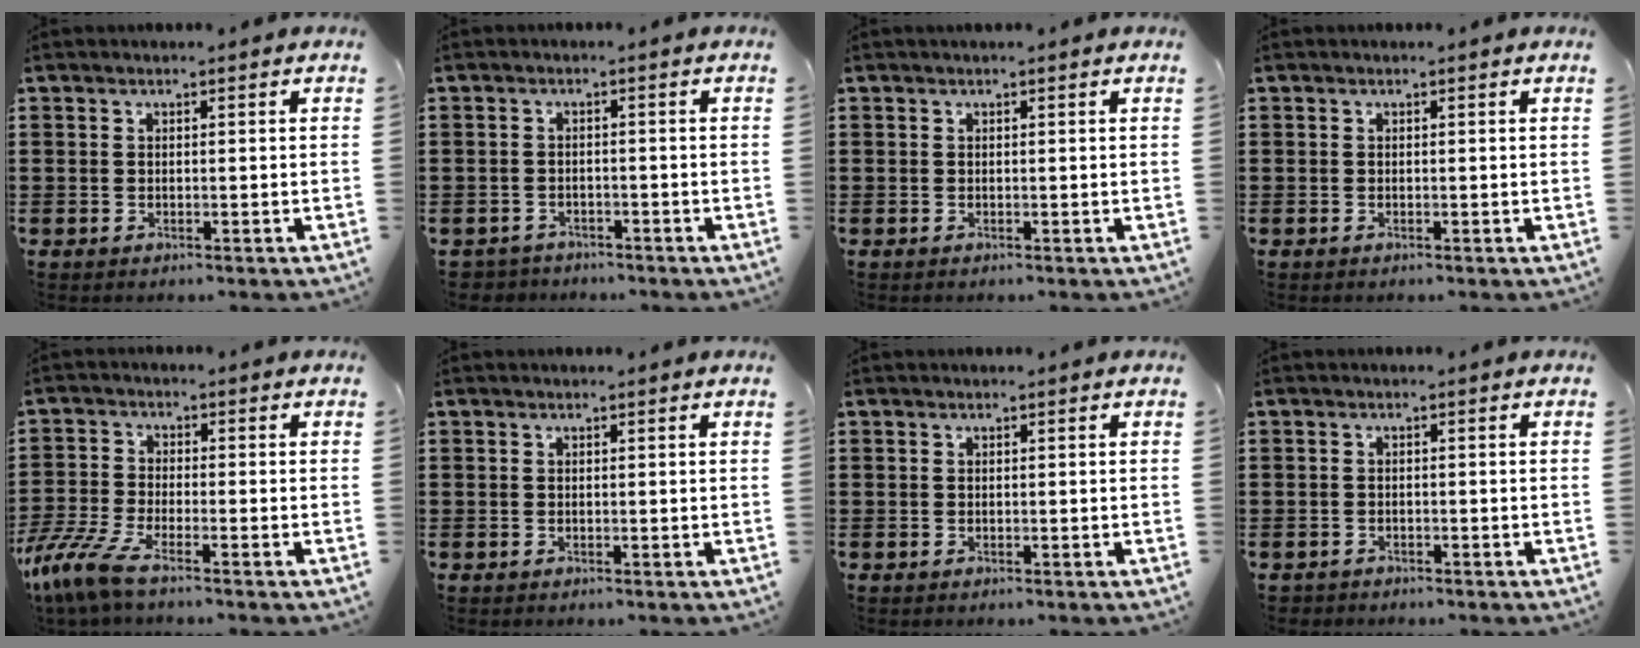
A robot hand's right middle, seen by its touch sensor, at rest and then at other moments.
{"total": 2.2, "force": [-2.0, 0.7, -0.2], "torque": [-0.003, 0.000, -0.047]}
{"total": 0.0}
{"total": 0.0}
{"total": 6.5, "force": [-4.8, 1.1, 4.1], "torque": [-0.123, -0.024, -0.103]}
{"total": 0.0}
{"total": 0.0}
{"total": 1.1, "force": [-1.0, 0.4, -0.1], "torque": [-0.001, 0.001, -0.023]}